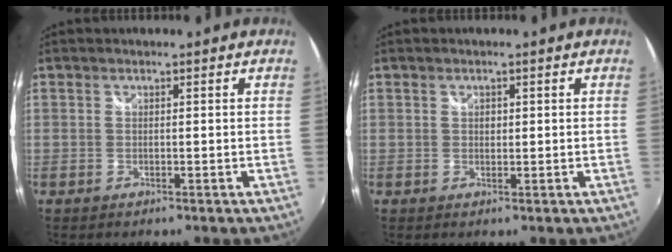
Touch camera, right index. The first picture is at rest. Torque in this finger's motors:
{"motor_torque": [0.08, 0.04, 0.07, 0.02]}